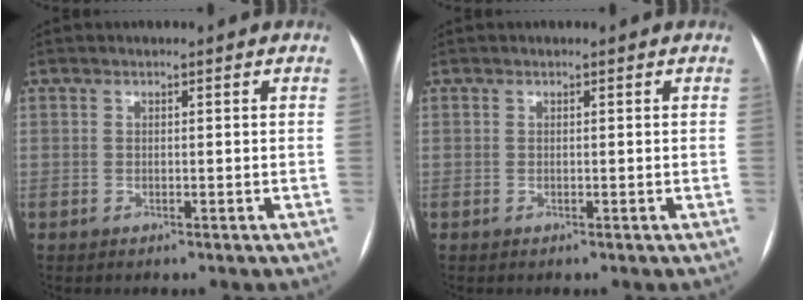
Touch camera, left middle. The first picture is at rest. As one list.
[{"total": 0.0}]